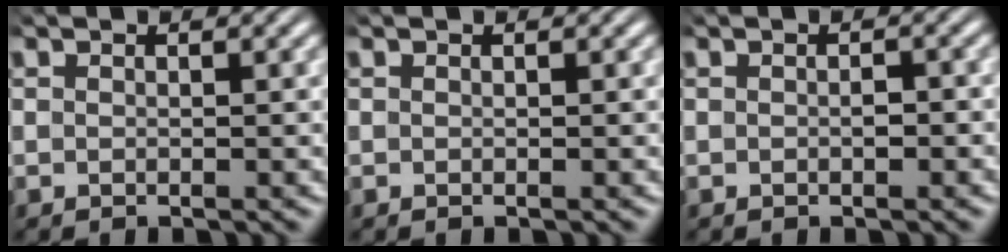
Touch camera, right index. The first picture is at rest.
{"total": 0.0}
{"total": 0.8, "force": [-0.4, 0.3, 0.6], "torque": [-0.010, -0.002, -0.005]}